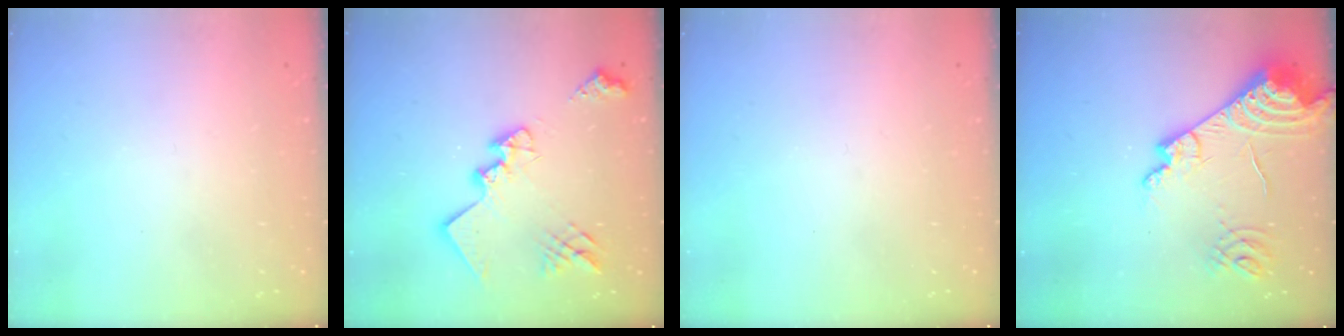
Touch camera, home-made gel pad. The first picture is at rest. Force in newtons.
{"total": 19.6, "press": 19.6, "slide": 0.8}
{"total": 0.0}
{"total": 17.5, "press": 17.4, "slide": 2.1}